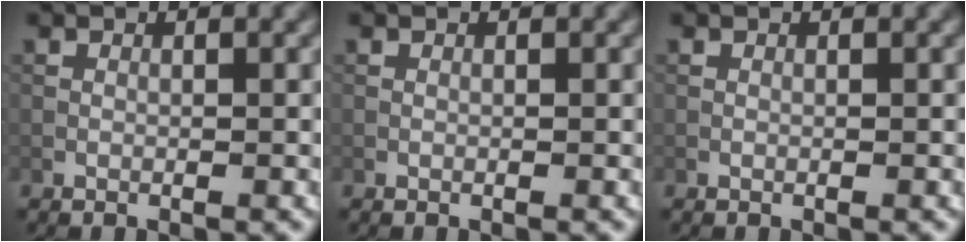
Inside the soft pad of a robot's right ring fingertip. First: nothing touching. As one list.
[{"total": 0.0}, {"total": 0.0}]